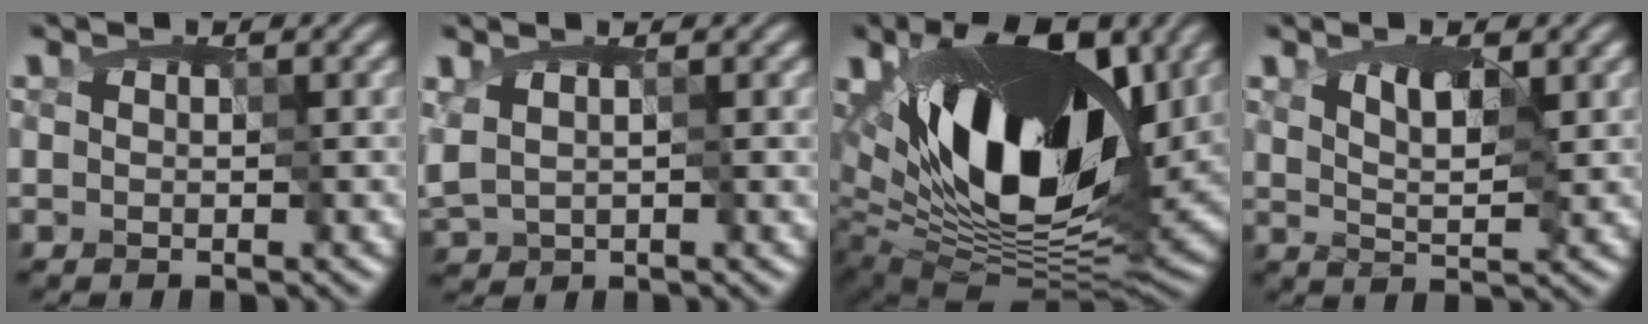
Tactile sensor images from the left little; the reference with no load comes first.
{"total": 1.9, "force": [0.2, 1.1, 1.6], "torque": [-0.049, -0.003, 0.016]}
{"total": 16.2, "force": [3.5, 9.5, 12.7], "torque": [-0.219, 0.002, 0.057]}
{"total": 3.6, "force": [0.6, 1.7, 3.1], "torque": [-0.058, -0.008, 0.013]}